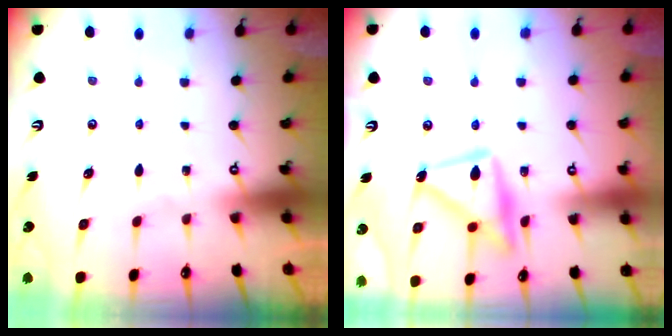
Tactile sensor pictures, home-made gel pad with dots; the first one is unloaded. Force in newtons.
{"total": 15.2, "press": 15.2, "slide": 0.7}